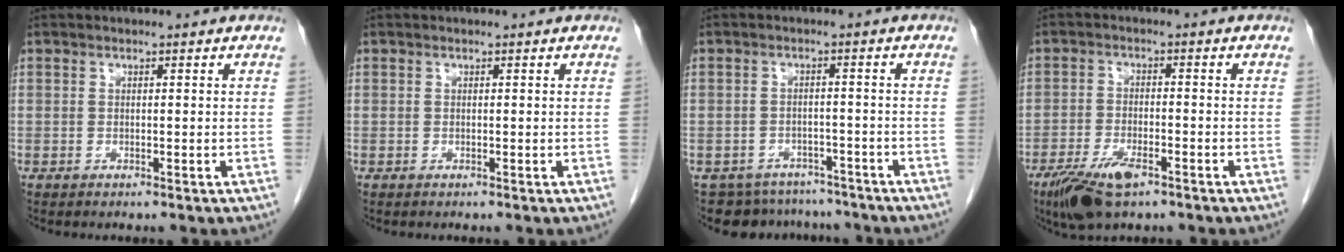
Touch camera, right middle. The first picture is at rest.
{"total": 0.0}
{"total": 9.0, "force": [-8.1, 4.0, 0.5], "torque": [-0.005, 0.014, -0.099]}
{"total": 7.6, "force": [-4.8, 2.5, 5.3], "torque": [-0.103, -0.011, -0.082]}